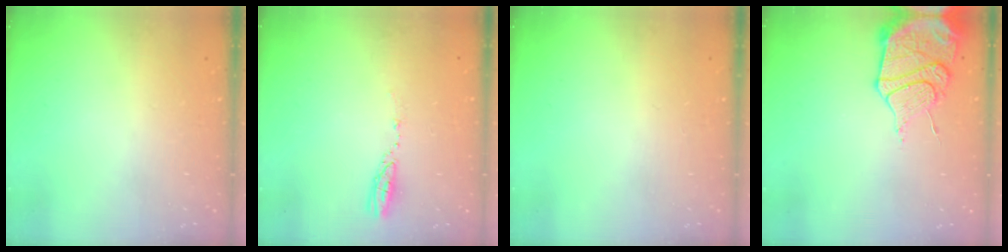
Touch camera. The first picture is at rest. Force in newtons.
{"total": 3.3, "press": 3.3, "slide": 0.2}
{"total": 0.0}
{"total": 13.5, "press": 13.4, "slide": 1.0}